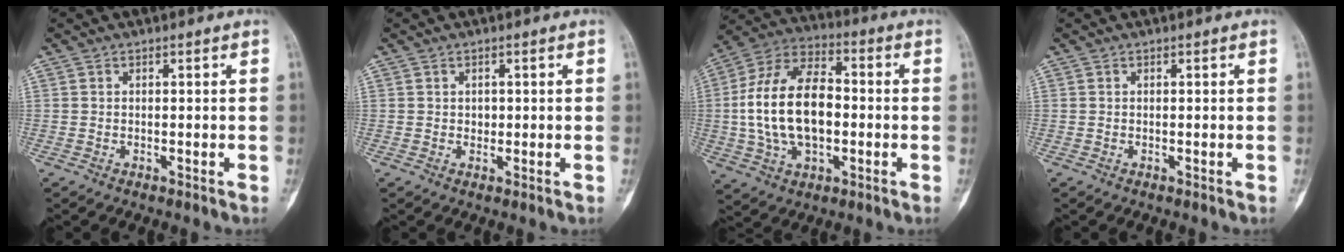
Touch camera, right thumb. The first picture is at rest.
{"total": 1.1, "force": [0.1, 0.9, 0.5], "torque": [-0.002, 0.002, 0.004]}
{"total": 18.9, "force": [-0.6, 11.2, 15.2], "torque": [-0.280, 0.027, -0.009]}
{"total": 0.0}